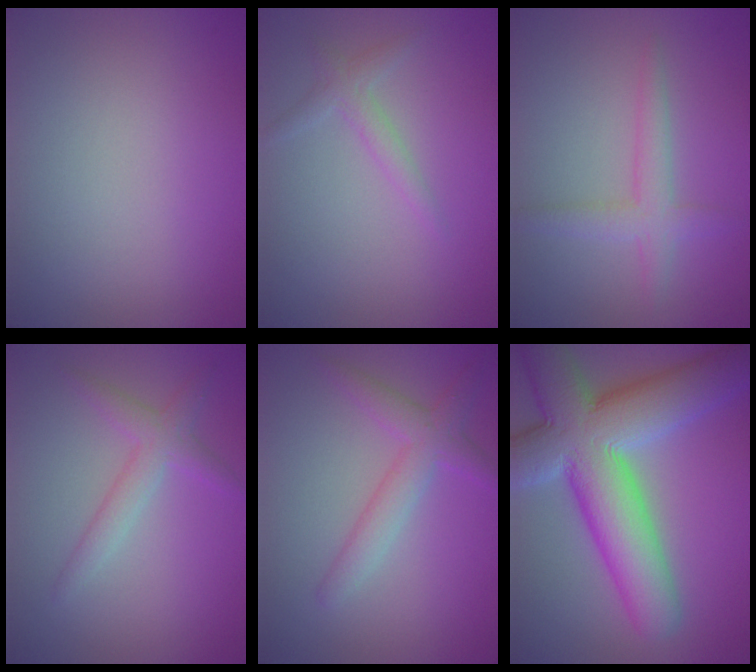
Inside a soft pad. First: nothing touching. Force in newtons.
{"total": 1.7, "press": 1.7, "slide": 0.0}
{"total": 2.7, "press": 2.7, "slide": 0.2}
{"total": 2.4, "press": 2.4, "slide": 0.0}
{"total": 2.9, "press": 2.9, "slide": 0.1}
{"total": 12.7, "press": 12.6, "slide": 0.9}